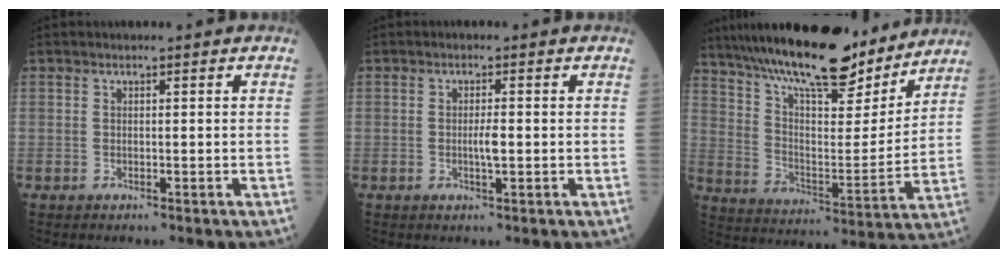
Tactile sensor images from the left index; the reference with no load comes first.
{"total": 2.0, "force": [-0.5, 0.2, 1.9], "torque": [-0.037, -0.004, -0.008]}
{"total": 22.7, "force": [18.7, 5.3, 11.7], "torque": [-0.205, 0.007, 0.297]}